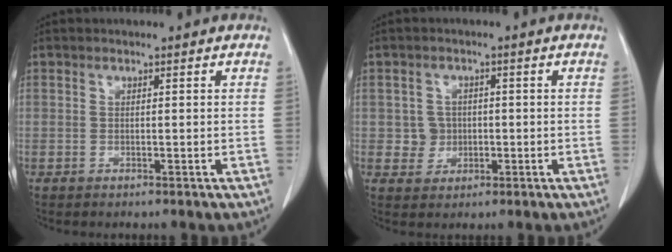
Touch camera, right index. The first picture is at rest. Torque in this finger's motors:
{"motor_torque": [-0.04, 0.02, 0.04, -0.01]}